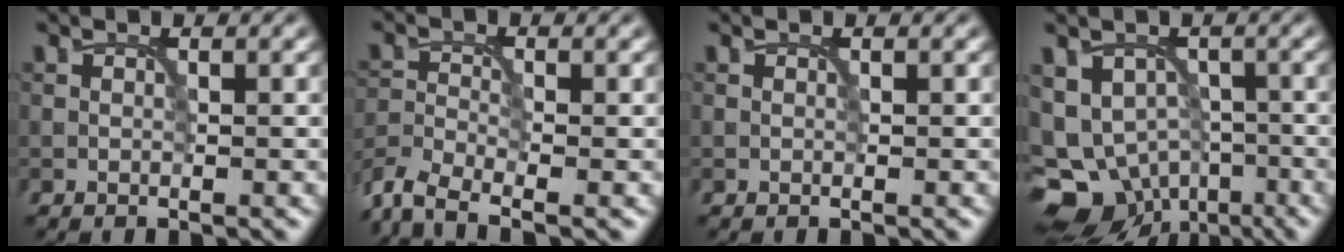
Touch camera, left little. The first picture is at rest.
{"total": 4.7, "force": [-3.8, 1.2, 2.4], "torque": [-0.054, -0.010, -0.087]}
{"total": 0.0}
{"total": 9.6, "force": [-4.8, 7.1, 4.4], "torque": [-0.067, -0.015, -0.068]}